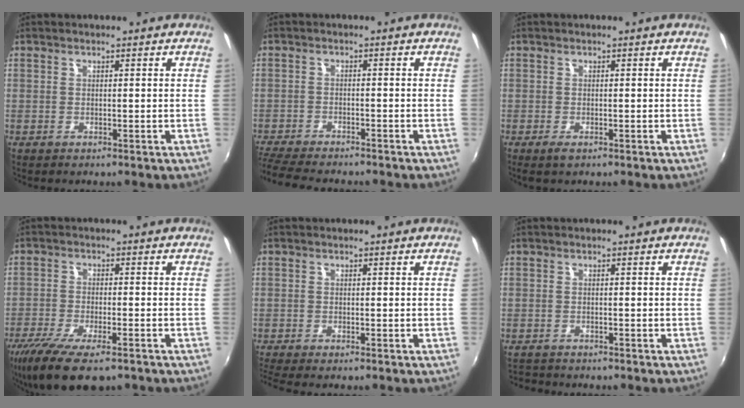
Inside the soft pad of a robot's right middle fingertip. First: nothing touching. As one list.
[{"total": 10.2, "force": [-9.1, 1.7, 4.2], "torque": [-0.111, -0.025, -0.156]}, {"total": 1.4, "force": [-0.8, 0.5, 1.0], "torque": [-0.020, -0.006, -0.015]}, {"total": 12.7, "force": [-8.9, 3.8, 8.3], "torque": [-0.183, -0.045, -0.156]}, {"total": 3.0, "force": [-2.5, 0.0, 1.6], "torque": [-0.038, -0.018, -0.049]}, {"total": 2.7, "force": [-2.6, 0.6, 0.4], "torque": [-0.018, -0.011, -0.047]}]